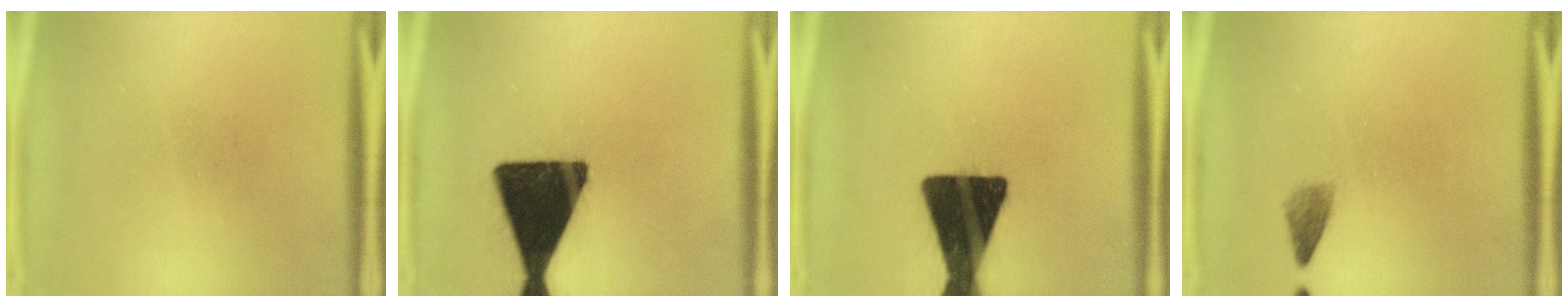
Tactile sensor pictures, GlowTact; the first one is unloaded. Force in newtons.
{"total": 19.4}
{"total": 19.6}
{"total": 1.6}